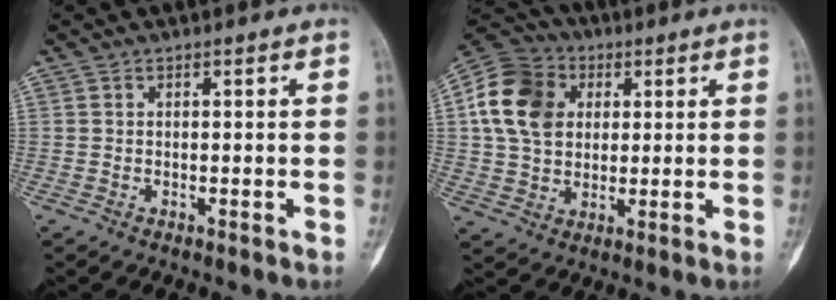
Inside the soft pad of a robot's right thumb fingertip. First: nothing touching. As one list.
[{"total": 14.7, "force": [3.2, 11.6, 8.4], "torque": [-0.144, 0.011, 0.050]}]